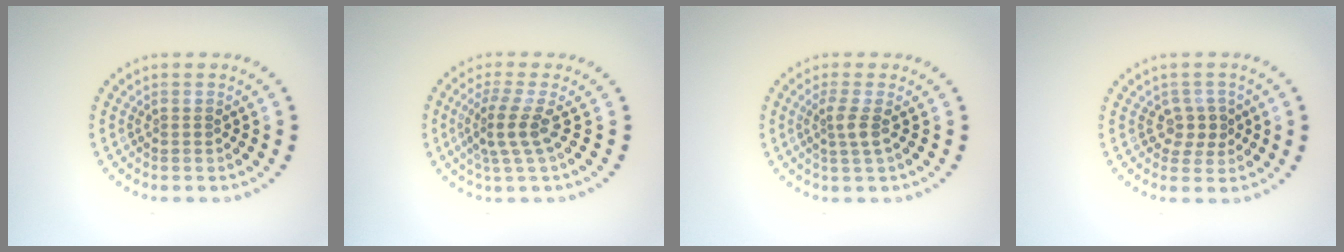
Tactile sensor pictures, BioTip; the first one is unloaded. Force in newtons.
{"total": 2.9, "press": 2.0, "slide": 2.1}
{"total": 1.8, "press": 1.4, "slide": 1.2}
{"total": 2.1, "press": 1.9, "slide": 1.0}